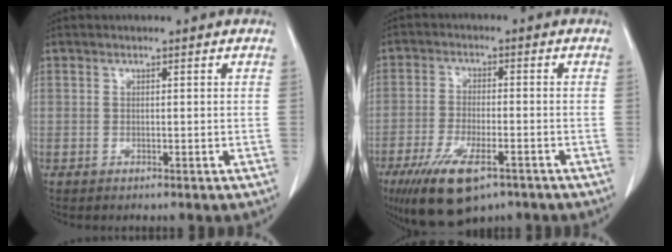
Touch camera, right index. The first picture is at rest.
{"total": 11.4, "force": [-6.9, 3.8, 8.2], "torque": [-0.151, -0.020, -0.114]}